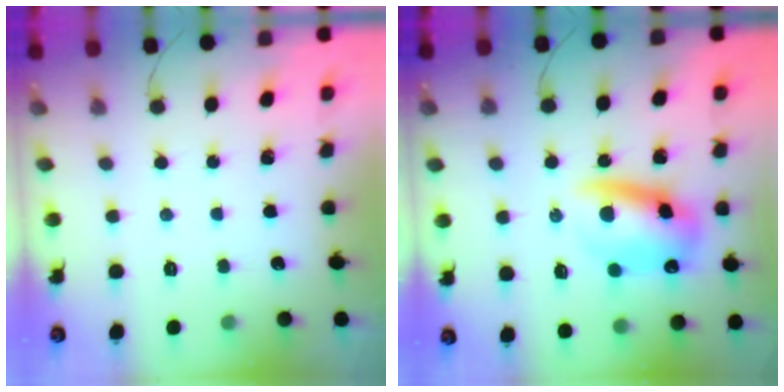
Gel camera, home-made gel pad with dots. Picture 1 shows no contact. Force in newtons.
{"total": 12.2, "press": 11.9, "slide": 2.7}